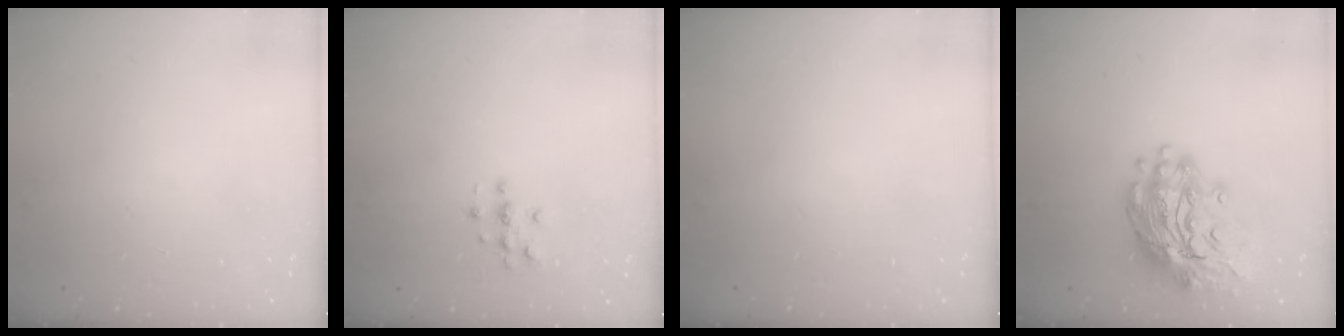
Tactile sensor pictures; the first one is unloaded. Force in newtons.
{"total": 2.7, "press": 2.7, "slide": 0.3}
{"total": 0.0}
{"total": 16.6, "press": 16.5, "slide": 1.7}